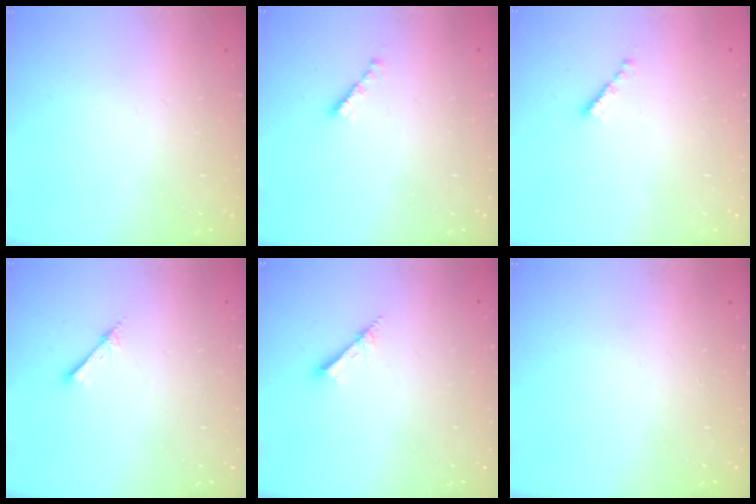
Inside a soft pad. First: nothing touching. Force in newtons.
{"total": 2.1, "press": 2.1, "slide": 0.3}
{"total": 2.1, "press": 2.1, "slide": 0.3}
{"total": 2.6, "press": 2.6, "slide": 0.3}
{"total": 1.7, "press": 1.6, "slide": 0.1}
{"total": 0.0}